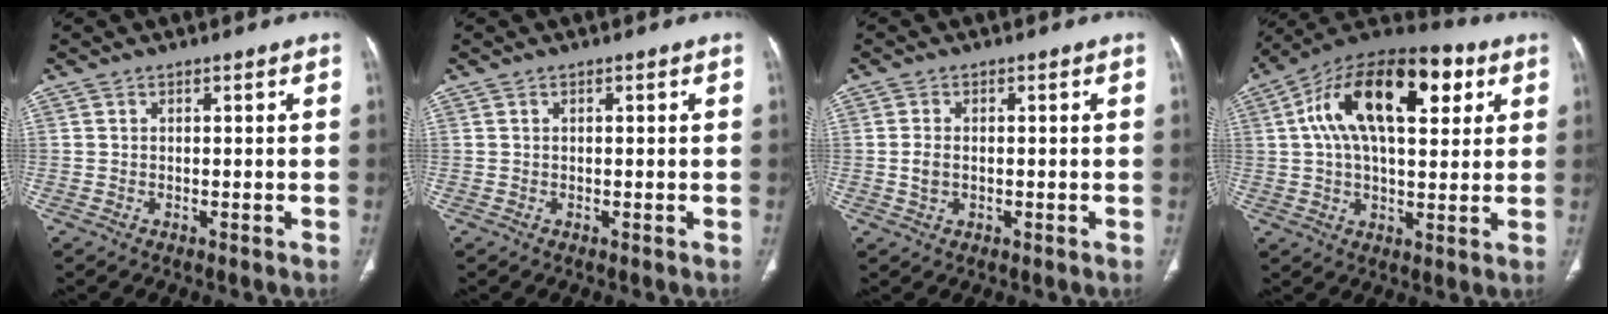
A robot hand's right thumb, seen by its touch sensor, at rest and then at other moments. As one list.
[{"total": 0.0}, {"total": 2.6, "force": [-0.2, 1.7, 2.0], "torque": [-0.044, 0.001, -0.005]}, {"total": 22.8, "force": [7.1, 11.3, 18.5], "torque": [-0.296, 0.023, 0.106]}]